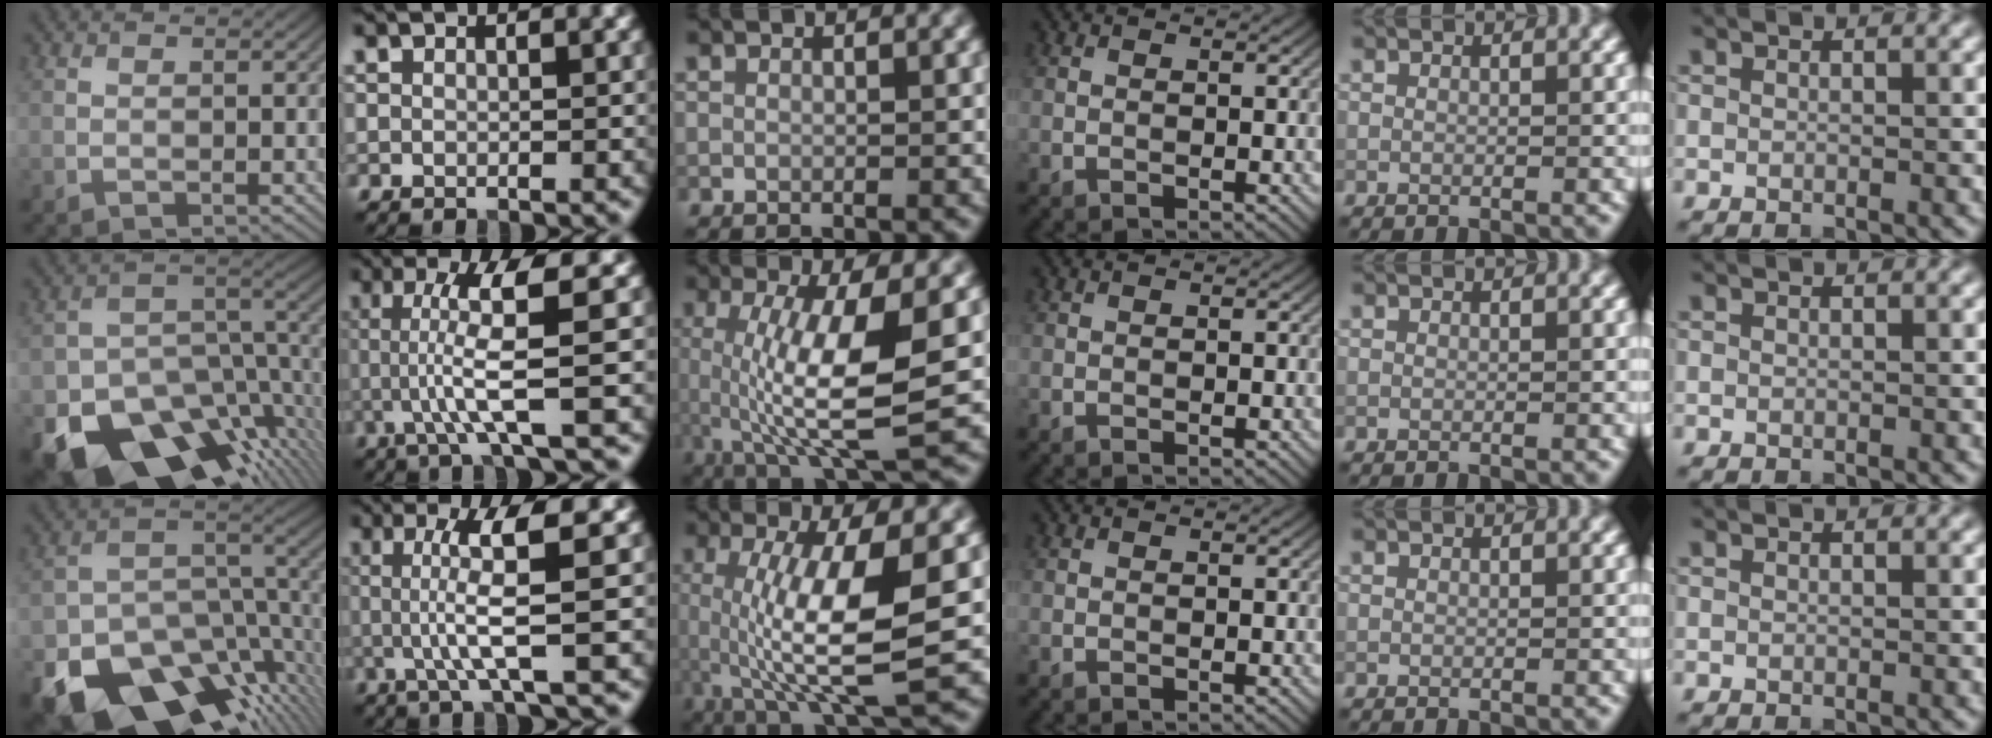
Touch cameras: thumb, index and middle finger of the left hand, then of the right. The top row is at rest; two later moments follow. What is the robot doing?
{"motion": "lift_and_place", "object": "calculator"}